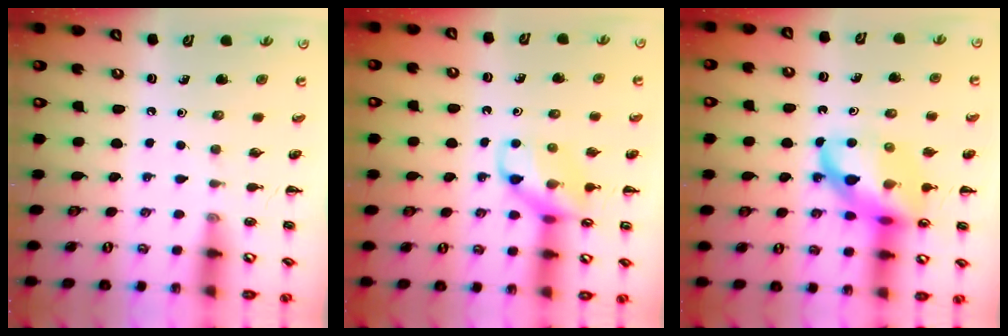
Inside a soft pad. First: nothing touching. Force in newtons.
{"total": 13.2, "press": 13.2, "slide": 1.2}
{"total": 17.0, "press": 16.7, "slide": 3.3}